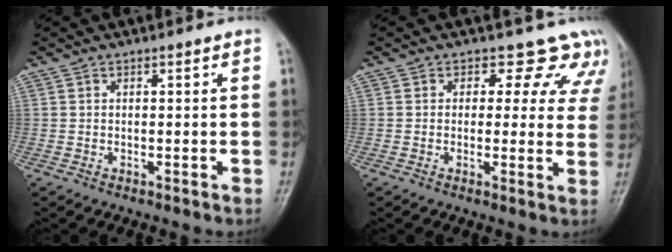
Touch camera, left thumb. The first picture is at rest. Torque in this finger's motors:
{"motor_torque": [0.05, 0.17, -0.22, -0.07, 0.00]}